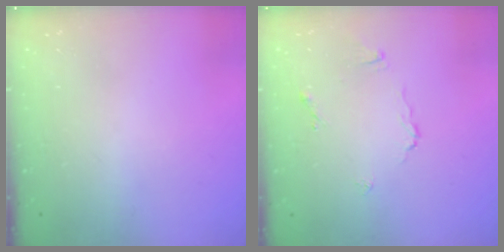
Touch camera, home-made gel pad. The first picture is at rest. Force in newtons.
{"total": 4.7, "press": 4.7, "slide": 0.1}